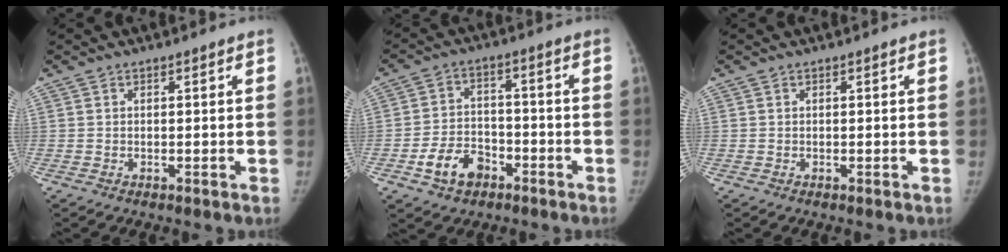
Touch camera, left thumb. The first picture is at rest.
{"total": 8.0, "force": [-4.1, 5.6, 4.0], "torque": [-0.054, 0.028, -0.069]}
{"total": 0.0}